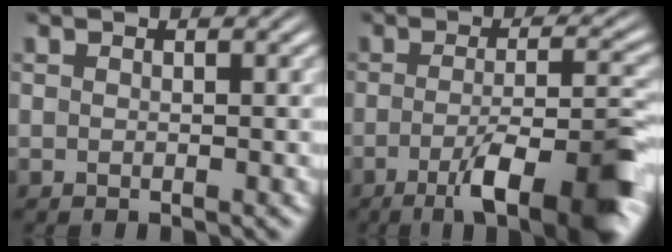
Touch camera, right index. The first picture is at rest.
{"total": 10.6, "force": [-4.8, 2.4, 9.1], "torque": [-0.126, -0.020, -0.062]}